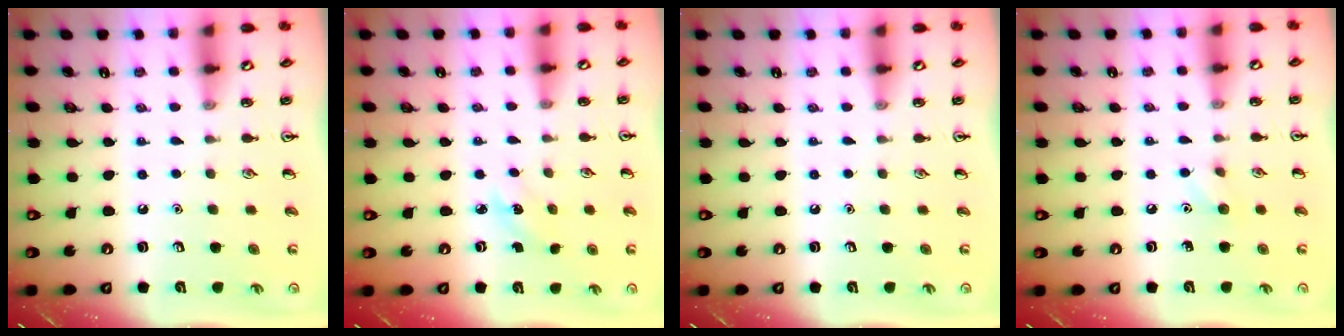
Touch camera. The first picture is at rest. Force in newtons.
{"total": 2.4, "press": 2.2, "slide": 0.8}
{"total": 0.0}
{"total": 5.1, "press": 4.8, "slide": 1.7}